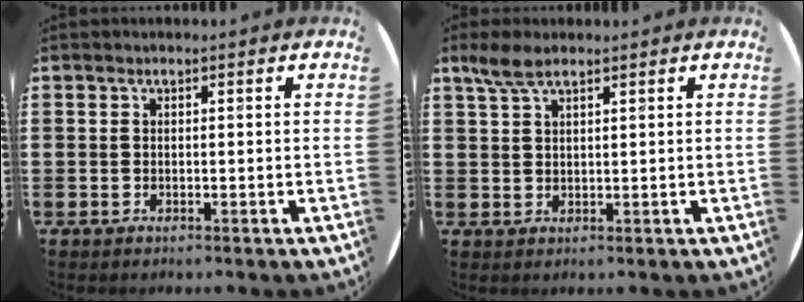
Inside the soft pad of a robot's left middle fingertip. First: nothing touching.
{"total": 3.5, "force": [2.6, 1.1, 2.2], "torque": [-0.048, 0.005, 0.047]}